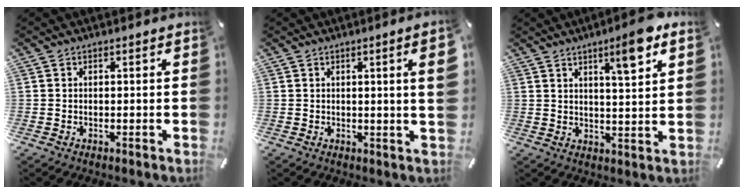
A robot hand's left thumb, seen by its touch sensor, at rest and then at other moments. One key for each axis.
{"total": 5.6, "fx": 1.0, "fy": 0.2, "fz": 5.5, "tx": -0.090, "ty": -0.009, "tz": 0.016}
{"total": 8.9, "fx": 5.6, "fy": 1.6, "fz": 6.8, "tx": -0.095, "ty": -0.030, "tz": 0.086}